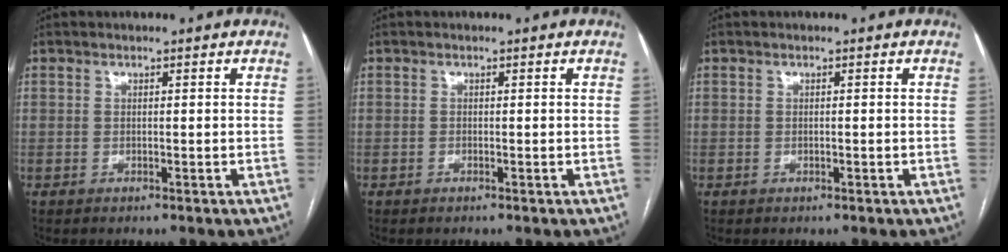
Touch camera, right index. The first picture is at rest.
{"total": 0.0}
{"total": 0.0}